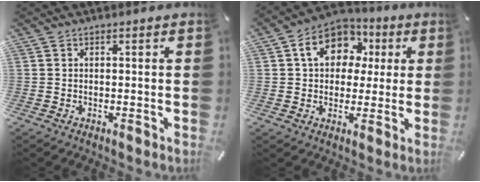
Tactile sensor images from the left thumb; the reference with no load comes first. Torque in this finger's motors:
{"motor_torque": [0.41, 1.43, 0.91, -0.88, 0.32]}